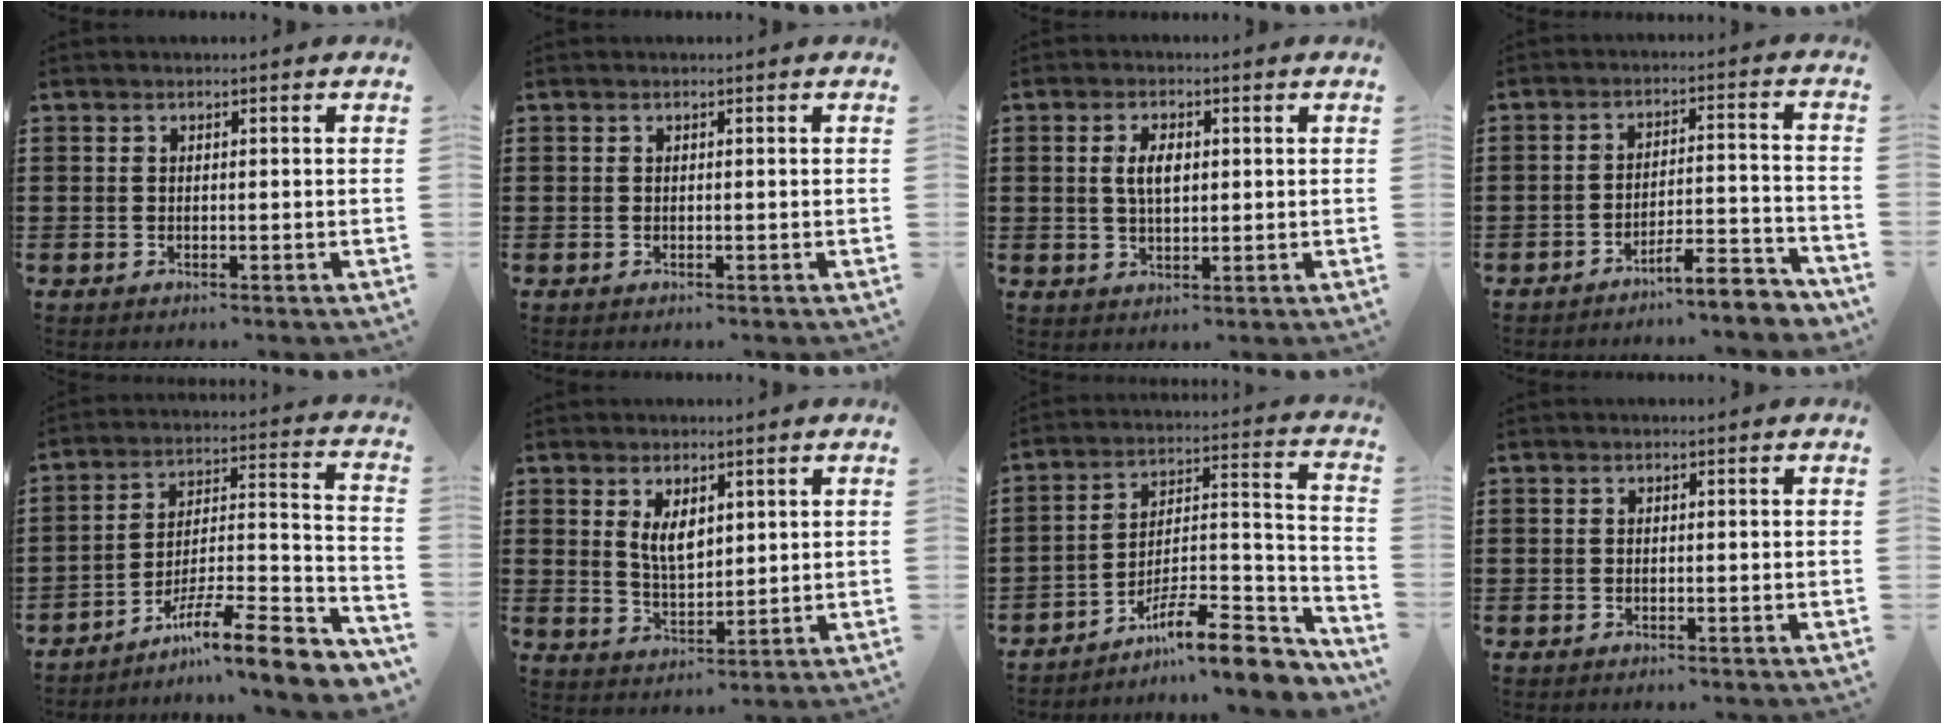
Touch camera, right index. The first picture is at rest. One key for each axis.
{"total": 0.0}
{"total": 3.9, "fx": 0.6, "fy": 1.9, "fz": 3.4, "tx": -0.069, "ty": 0.008, "tz": 0.008}
{"total": 6.0, "fx": -5.4, "fy": 0.5, "fz": 2.6, "tx": -0.040, "ty": -0.001, "tz": -0.102}
{"total": 10.0, "fx": -7.4, "fy": 1.1, "fz": 6.6, "tx": -0.095, "ty": 0.007, "tz": -0.144}
{"total": 4.4, "fx": 1.9, "fy": 2.2, "fz": 3.3, "tx": -0.062, "ty": 0.001, "tz": 0.033}
{"total": 10.9, "fx": -8.2, "fy": 2.7, "fz": 6.7, "tx": -0.098, "ty": 0.021, "tz": -0.152}
{"total": 0.0}